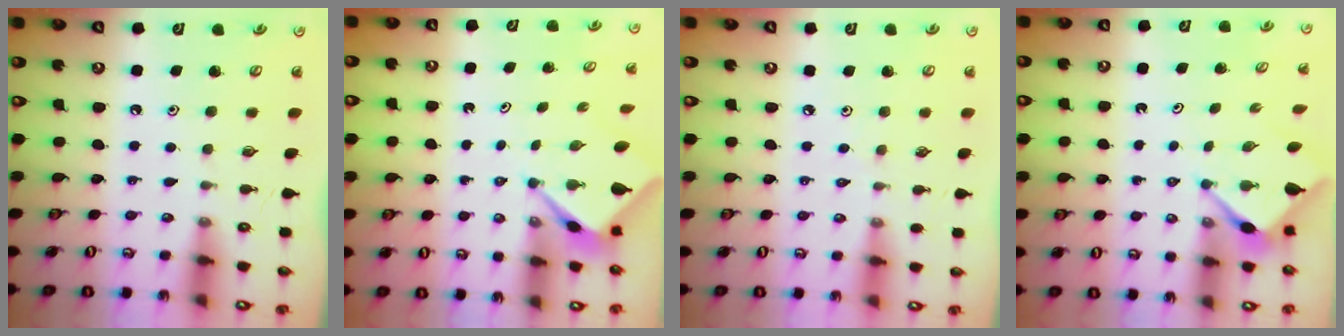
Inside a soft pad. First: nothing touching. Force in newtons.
{"total": 2.6, "press": 2.6, "slide": 0.1}
{"total": 2.2, "press": 2.1, "slide": 0.5}
{"total": 2.8, "press": 2.8, "slide": 0.3}